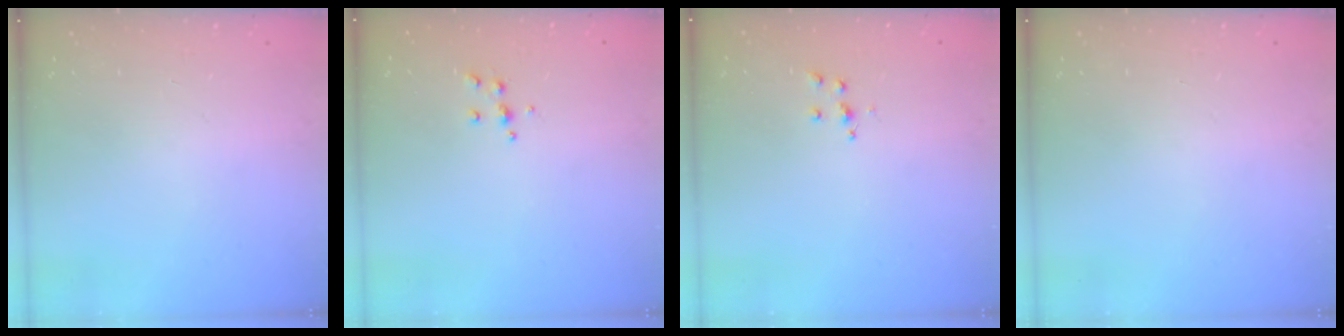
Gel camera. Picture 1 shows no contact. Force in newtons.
{"total": 5.0, "press": 5.0, "slide": 0.6}
{"total": 4.8, "press": 4.8, "slide": 0.5}
{"total": 0.0}